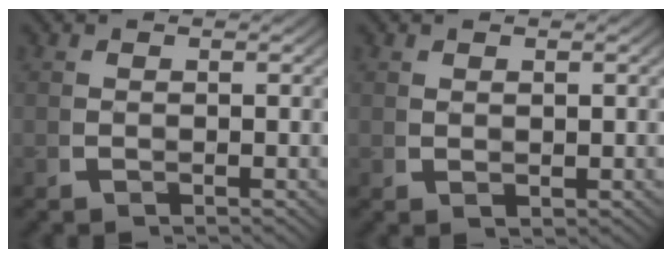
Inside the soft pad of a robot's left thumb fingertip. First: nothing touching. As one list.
[{"total": 0.8, "force": [0.6, 0.3, 0.4], "torque": [-0.001, -0.002, 0.017]}]